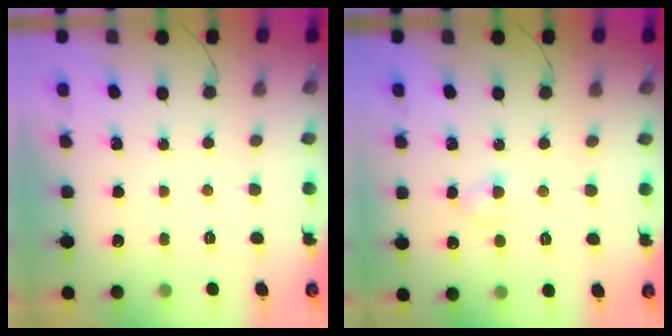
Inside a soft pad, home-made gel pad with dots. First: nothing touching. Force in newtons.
{"total": 2.8, "press": 2.6, "slide": 1.1}